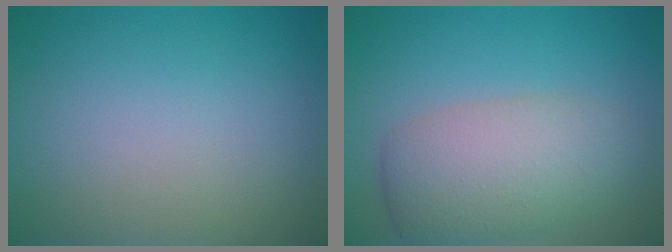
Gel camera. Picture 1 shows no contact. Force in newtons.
{"total": 6.0, "press": 6.0, "slide": 0.4}